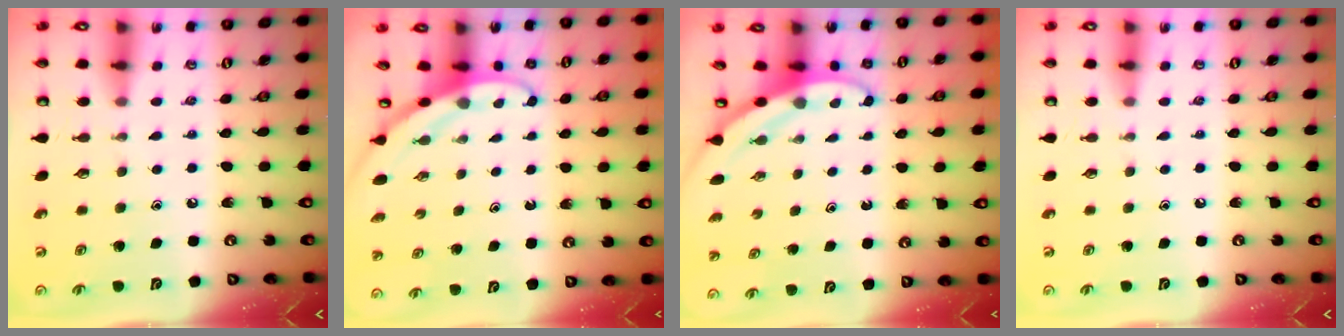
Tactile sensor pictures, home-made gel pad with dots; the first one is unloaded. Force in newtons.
{"total": 3.1, "press": 3.1, "slide": 0.1}
{"total": 3.5, "press": 3.5, "slide": 0.1}
{"total": 0.0}